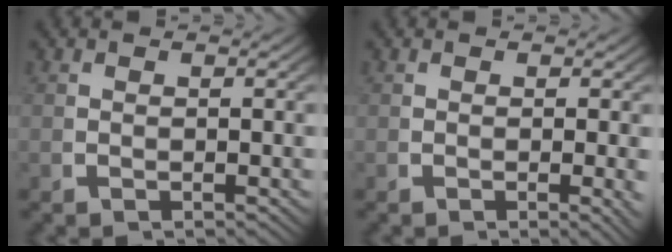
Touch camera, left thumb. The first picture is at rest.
{"total": 1.4, "force": [-0.2, 0.3, 1.3], "torque": [-0.016, -0.005, -0.003]}